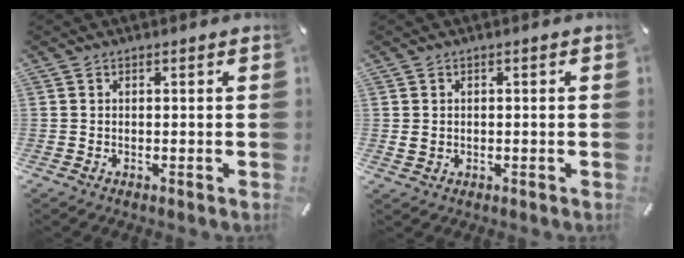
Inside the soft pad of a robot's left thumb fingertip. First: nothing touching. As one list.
[{"total": 1.6, "force": [-0.1, 1.5, 0.6], "torque": [-0.011, 0.005, -0.003]}]